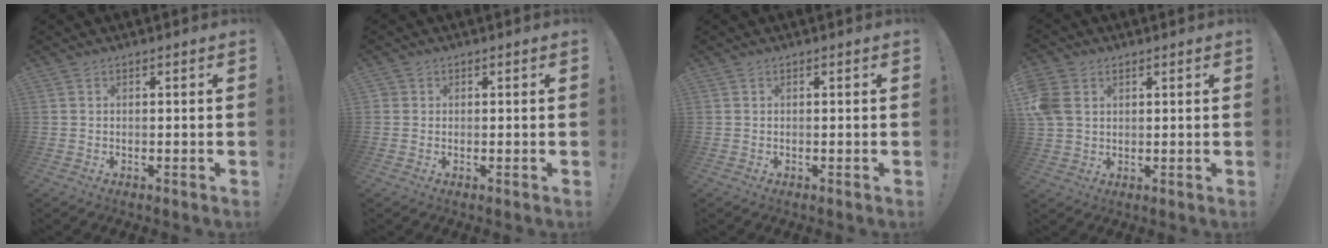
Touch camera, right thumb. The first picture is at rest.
{"total": 1.1, "force": [0.3, 1.0, 0.4], "torque": [-0.014, 0.006, 0.007]}
{"total": 0.0}
{"total": 7.9, "force": [2.2, 6.0, 4.7], "torque": [-0.099, 0.001, 0.047]}